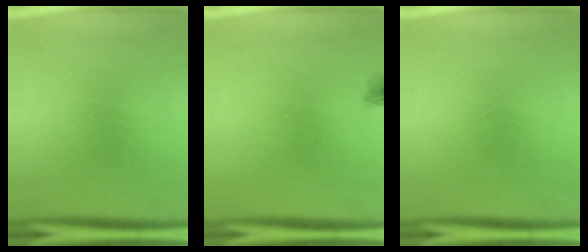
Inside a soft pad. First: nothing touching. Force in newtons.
{"total": 1.6}
{"total": 0.0}